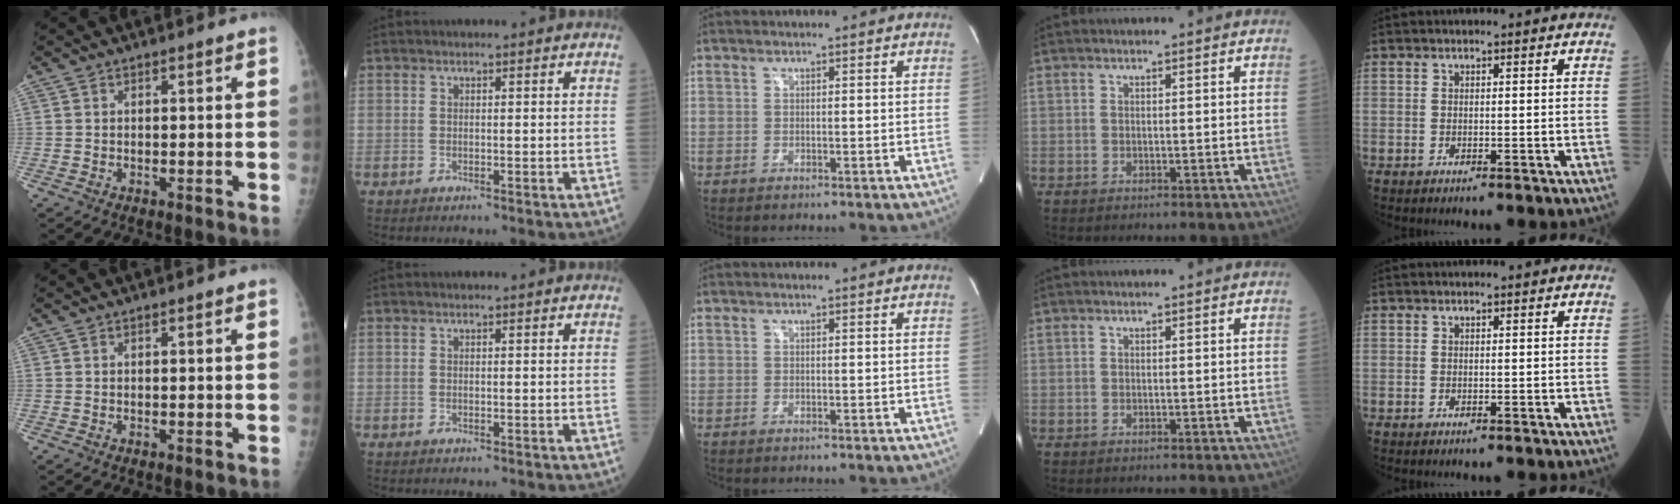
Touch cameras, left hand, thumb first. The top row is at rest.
{}